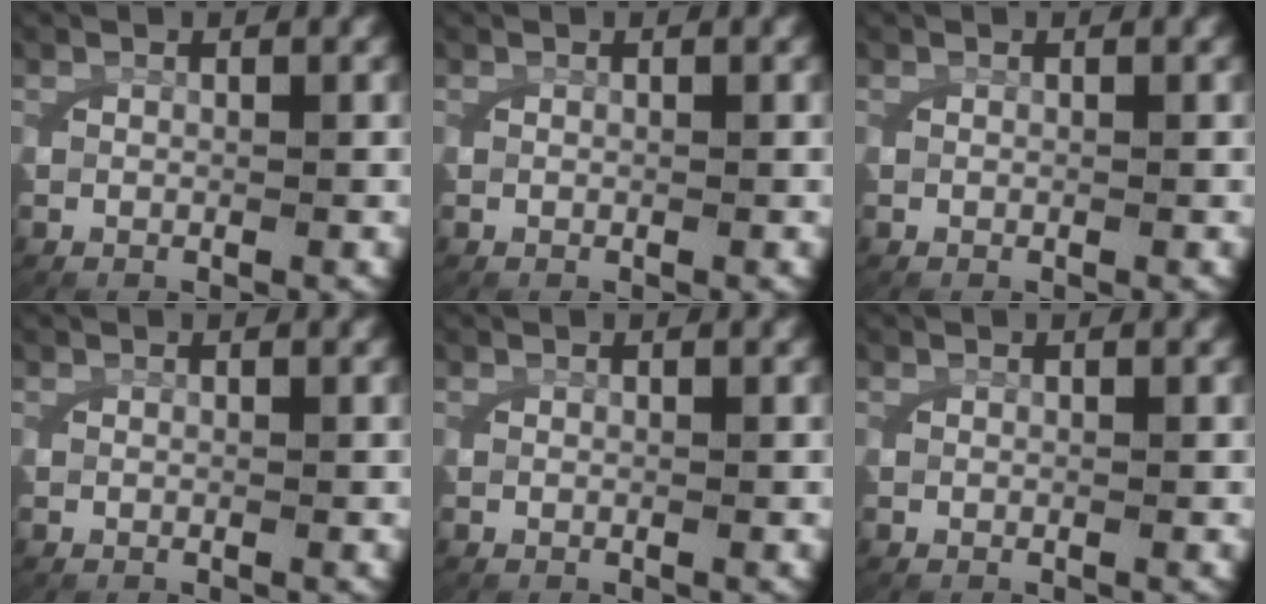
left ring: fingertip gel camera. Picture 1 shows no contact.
{"total": 0.0}
{"total": 0.0}
{"total": 0.0}
{"total": 0.0}
{"total": 0.0}